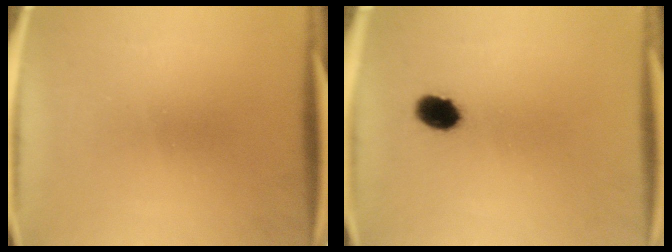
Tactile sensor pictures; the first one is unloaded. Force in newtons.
{"total": 5.0}